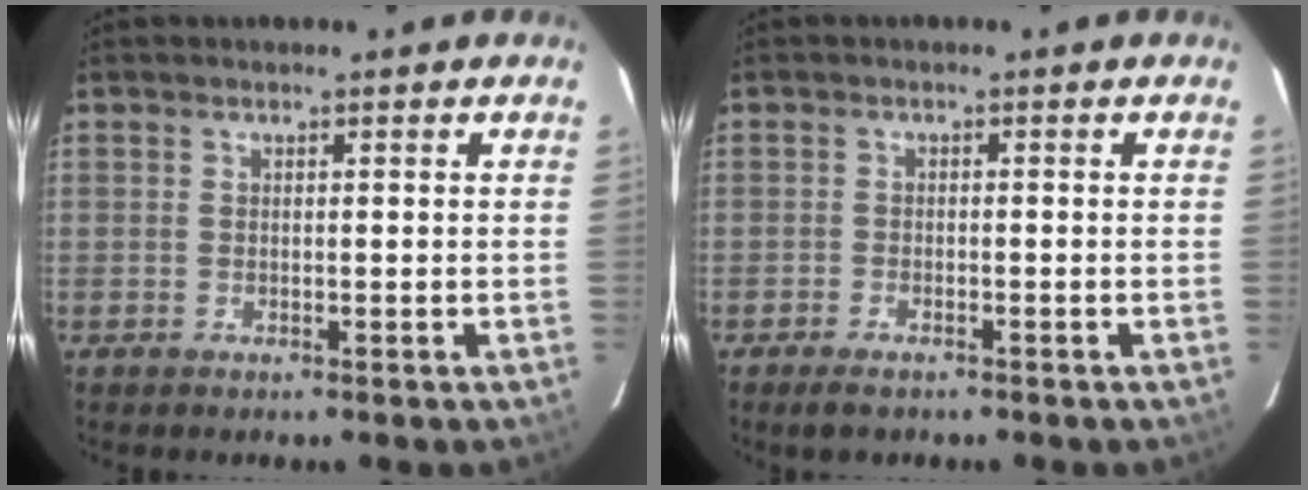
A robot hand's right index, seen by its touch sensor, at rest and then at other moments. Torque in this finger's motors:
{"motor_torque": [0.14, -0.11, -0.05, -0.05]}